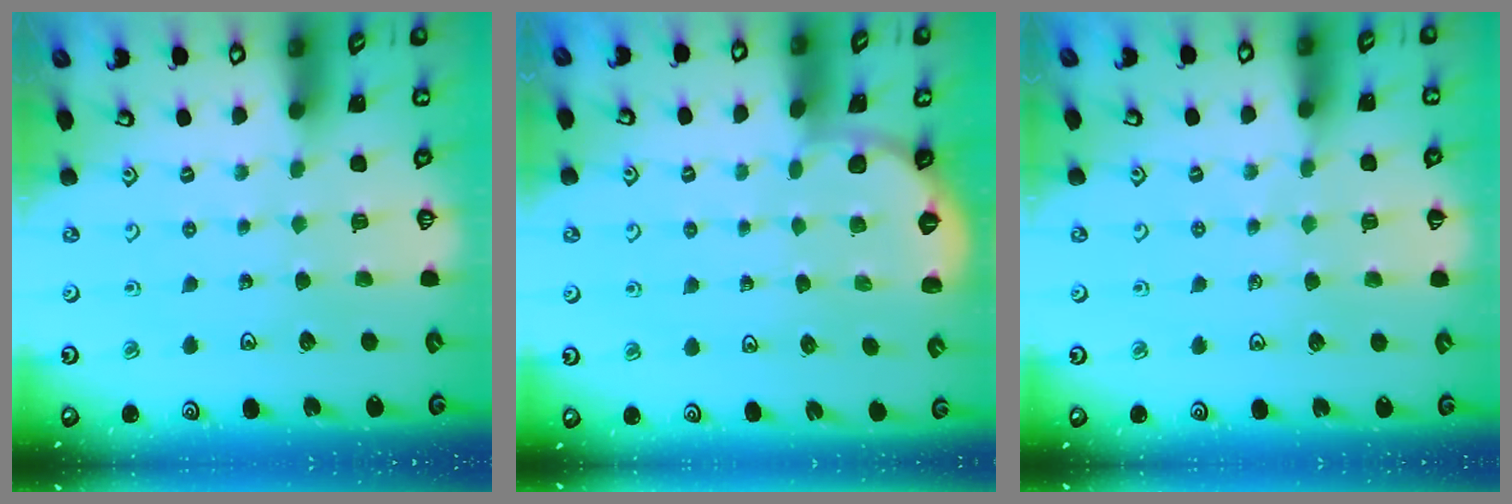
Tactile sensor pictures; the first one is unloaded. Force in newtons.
{"total": 0.0}
{"total": 3.3, "press": 3.3, "slide": 0.4}